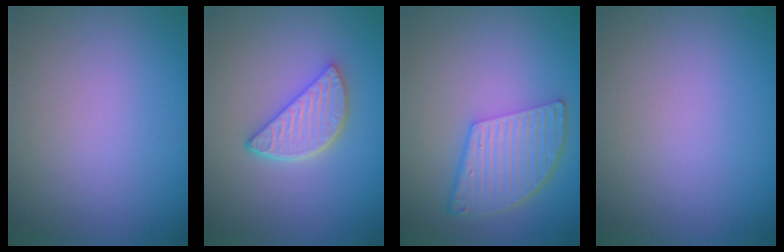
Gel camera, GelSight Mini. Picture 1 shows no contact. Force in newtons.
{"total": 3.9, "press": 3.2, "slide": 2.2}
{"total": 5.8, "press": 4.3, "slide": 3.8}
{"total": 0.0}